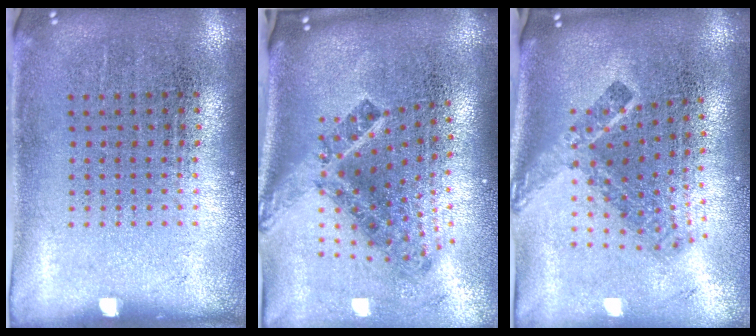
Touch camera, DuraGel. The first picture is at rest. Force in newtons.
{"total": 2.7, "press": 1.6, "slide": 2.1}
{"total": 2.4, "press": 1.6, "slide": 1.8}